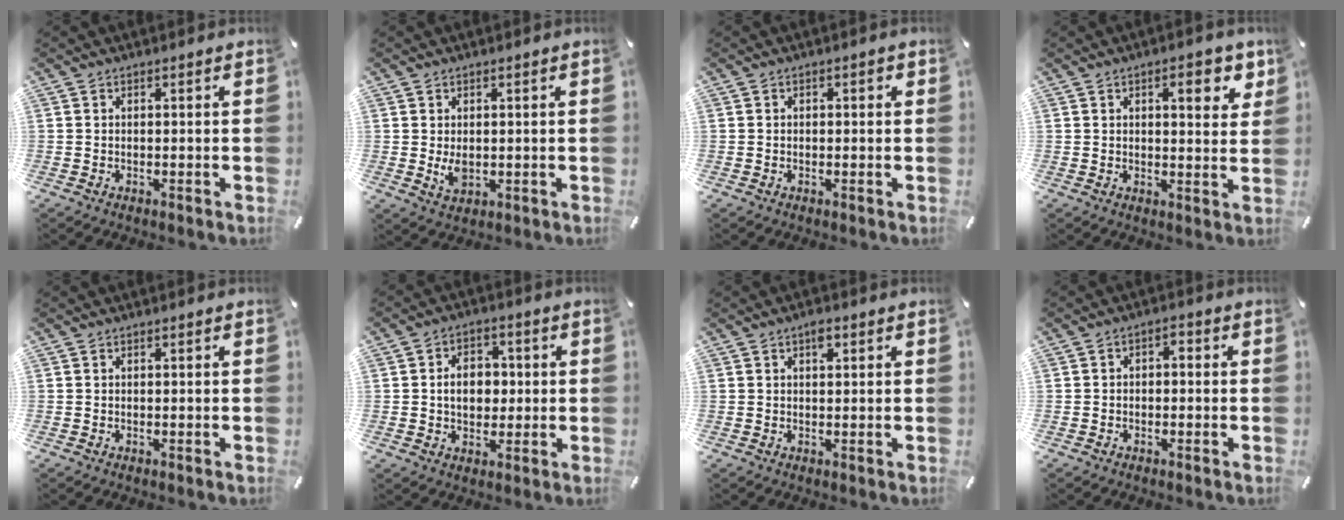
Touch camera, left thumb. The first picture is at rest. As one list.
[{"total": 3.7, "force": [0.0, 2.6, 2.7], "torque": [-0.055, -0.005, -0.001]}, {"total": 1.0, "force": [0.0, 0.7, 0.8], "torque": [-0.014, 0.006, -0.002]}, {"total": 6.9, "force": [3.3, 2.8, 5.4], "torque": [-0.063, -0.011, 0.047]}, {"total": 0.0}, {"total": 7.5, "force": [0.1, 5.9, 4.6], "torque": [-0.076, 0.004, -0.002]}, {"total": 2.0, "force": [0.8, 1.0, 1.5], "torque": [-0.024, 0.002, 0.012]}, {"total": 2.1, "force": [-1.4, 1.2, 1.0], "torque": [-0.019, 0.013, -0.031]}]